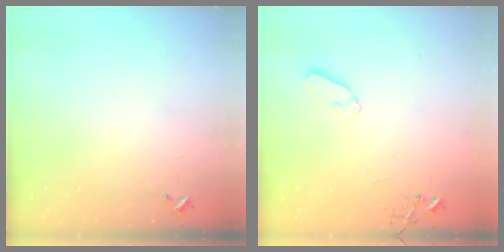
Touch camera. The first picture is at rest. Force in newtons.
{"total": 6.5, "press": 6.5, "slide": 0.6}